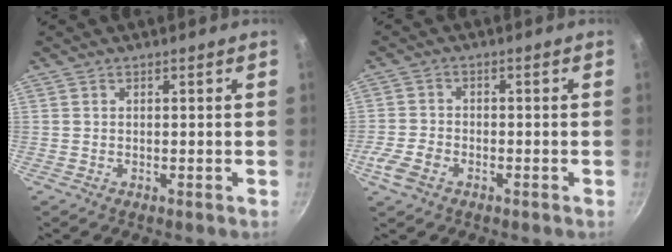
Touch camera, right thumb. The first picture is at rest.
{"total": 4.7, "force": [-2.4, 2.9, 2.8], "torque": [-0.066, 0.010, -0.048]}